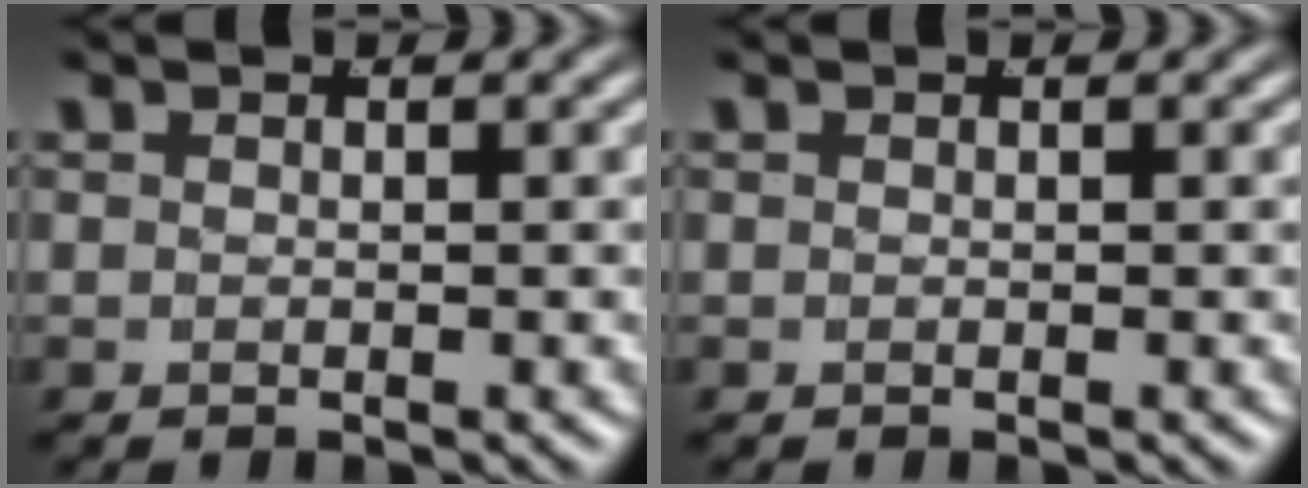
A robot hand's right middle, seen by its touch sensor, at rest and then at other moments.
{"total": 0.0}